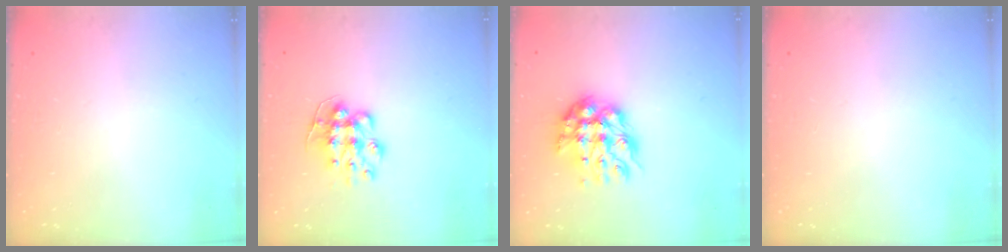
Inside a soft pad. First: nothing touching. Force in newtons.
{"total": 9.3, "press": 9.3, "slide": 0.3}
{"total": 11.7, "press": 11.6, "slide": 0.9}
{"total": 0.0}